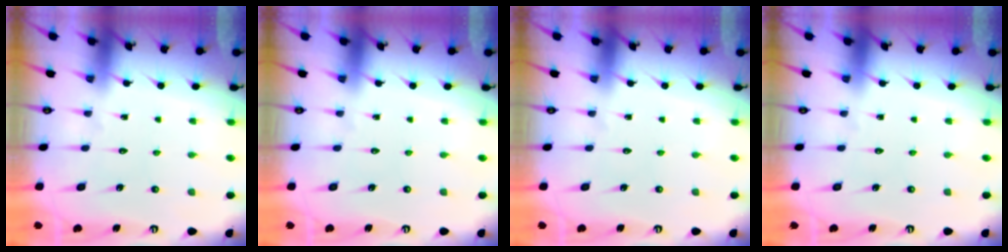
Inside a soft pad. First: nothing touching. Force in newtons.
{"total": 0.0}
{"total": 0.0}
{"total": 0.0}